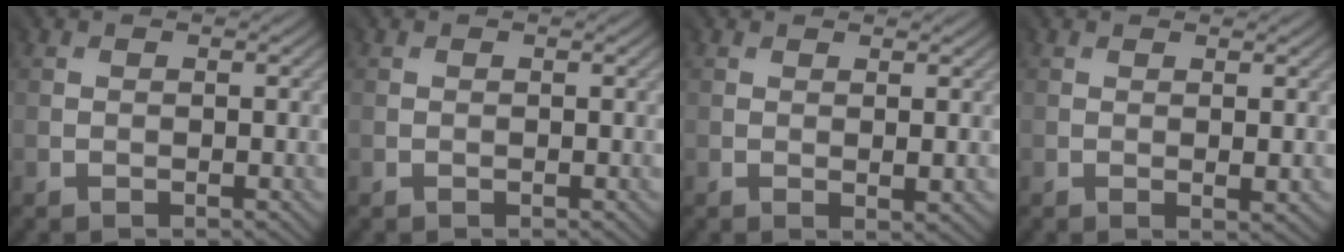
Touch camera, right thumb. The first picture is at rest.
{"total": 0.0}
{"total": 1.4, "force": [0.5, 0.3, 1.3], "torque": [-0.029, -0.002, 0.010]}
{"total": 1.4, "force": [0.3, 0.3, 1.4], "torque": [-0.031, -0.002, 0.008]}